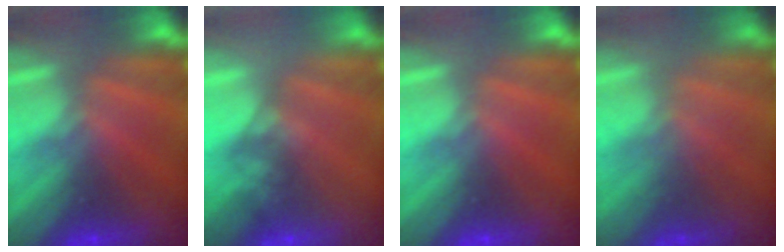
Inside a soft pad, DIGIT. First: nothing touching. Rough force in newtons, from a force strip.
{"total": 1.6}
{"total": 0.0}
{"total": 1.8}